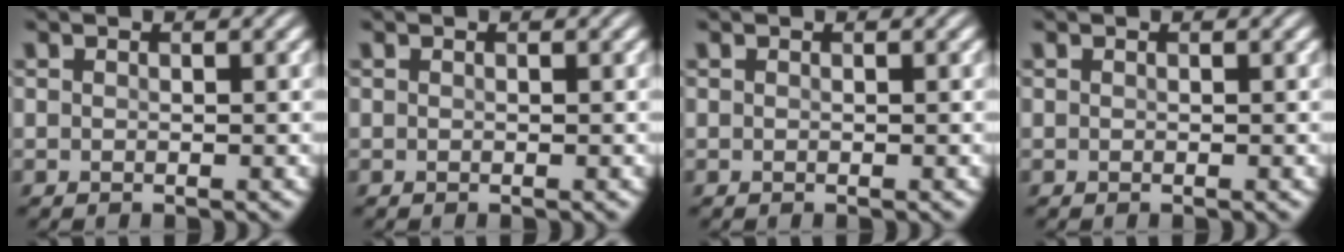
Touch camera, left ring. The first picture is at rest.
{"total": 0.0}
{"total": 0.0}
{"total": 0.0}